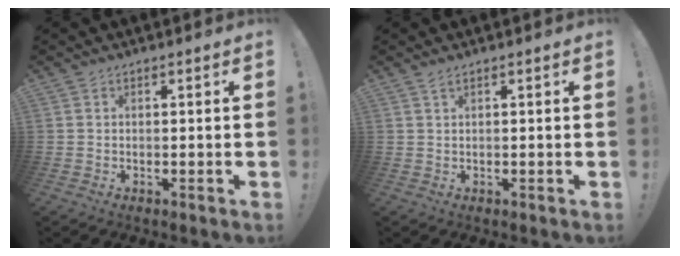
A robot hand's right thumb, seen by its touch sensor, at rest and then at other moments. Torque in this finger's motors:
{"motor_torque": [-0.13, -0.17, 0.24, 0.13, 0.00]}